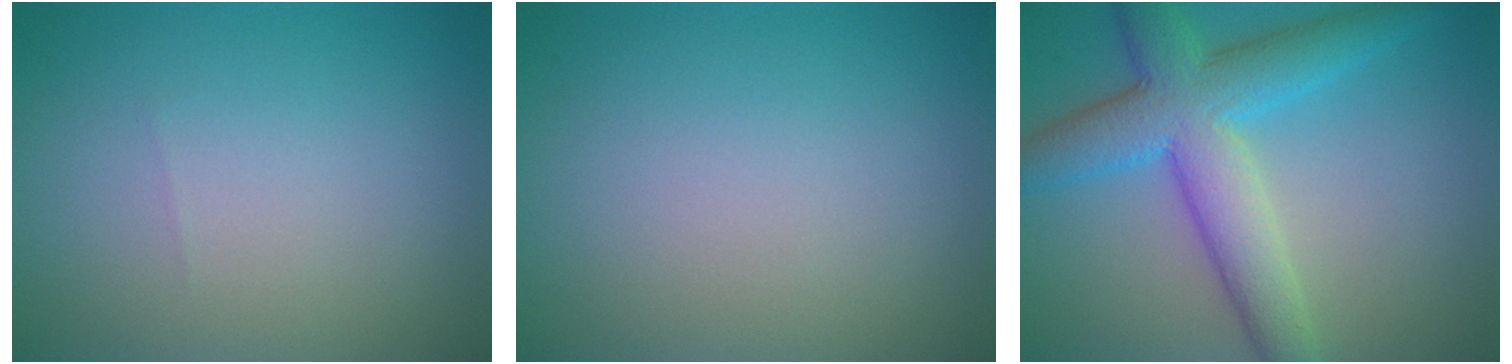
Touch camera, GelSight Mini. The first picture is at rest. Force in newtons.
{"total": 0.0}
{"total": 7.5, "press": 7.5, "slide": 0.2}